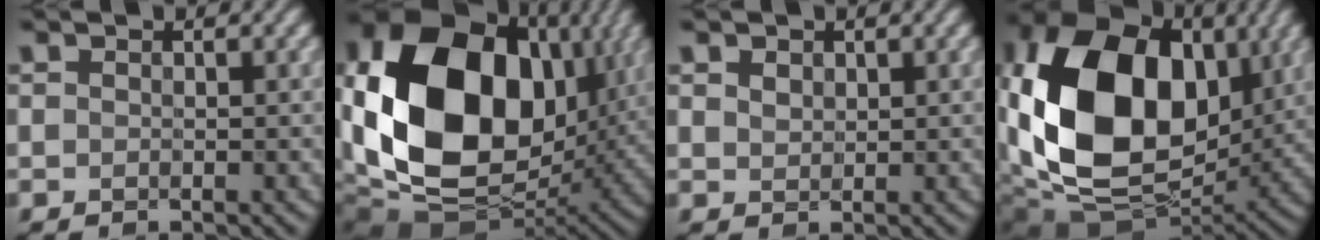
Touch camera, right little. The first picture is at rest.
{"total": 18.6, "force": [1.1, 13.8, 12.5], "torque": [-0.274, -0.022, 0.034]}
{"total": 1.5, "force": [0.7, 1.1, 0.8], "torque": [-0.020, -0.001, 0.015]}
{"total": 16.7, "force": [0.9, 12.0, 11.5], "torque": [-0.240, -0.018, 0.018]}